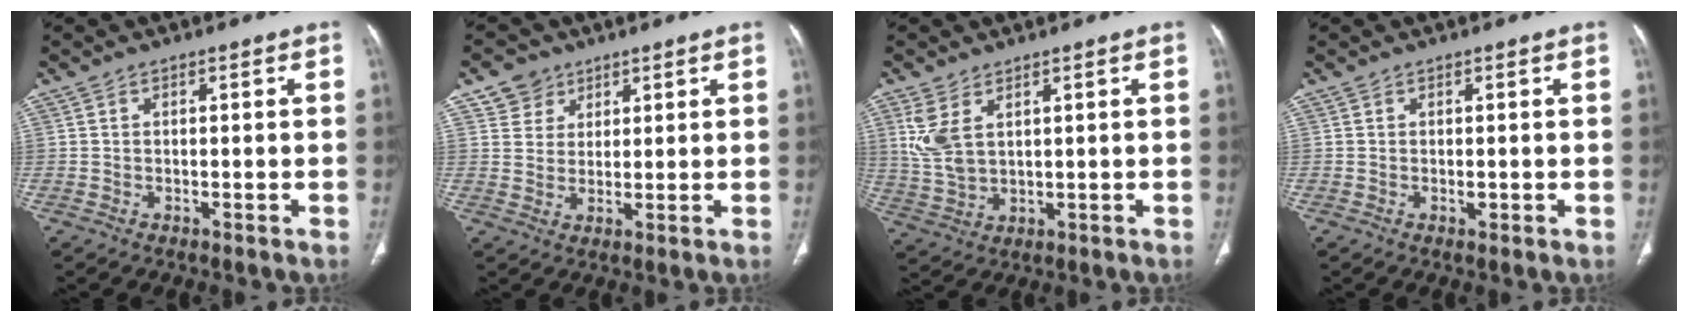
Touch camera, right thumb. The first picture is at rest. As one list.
[{"total": 4.9, "force": [2.9, 4.0, 0.3], "torque": [0.016, -0.016, 0.053]}, {"total": 7.2, "force": [2.8, 4.0, 5.2], "torque": [-0.119, -0.007, 0.069]}, {"total": 0.8, "force": [-0.1, 0.4, 0.6], "torque": [-0.010, -0.003, -0.001]}]